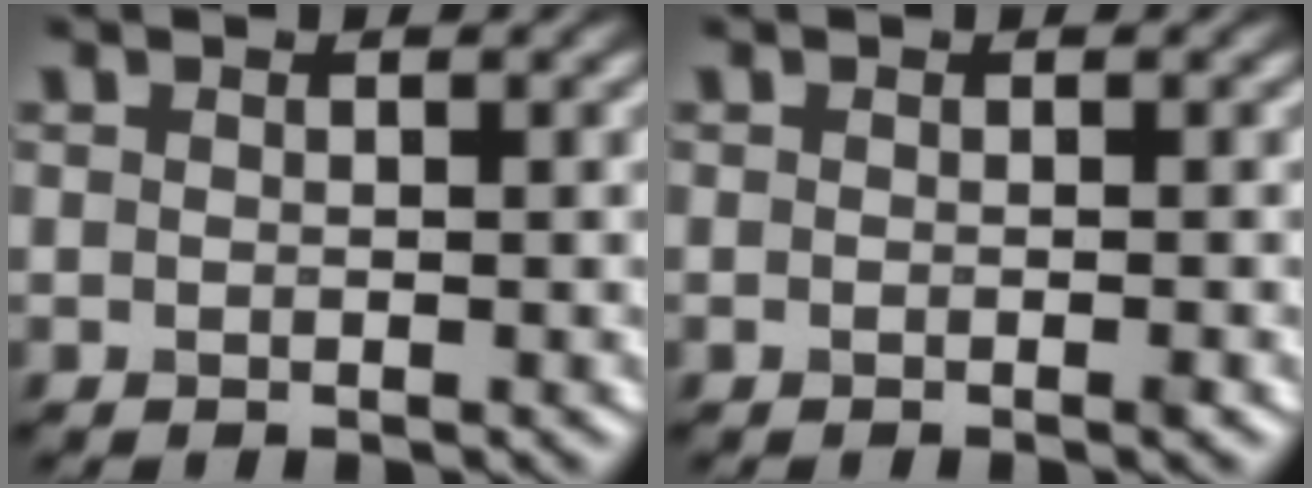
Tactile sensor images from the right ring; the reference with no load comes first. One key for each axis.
{"total": 0.6, "fx": -0.3, "fy": 0.0, "fz": 0.6, "tx": -0.009, "ty": -0.004, "tz": -0.007}